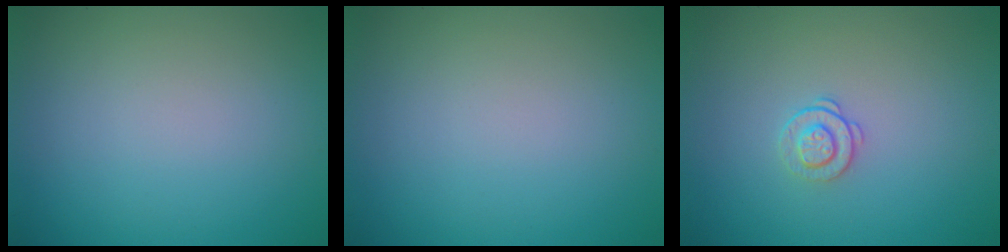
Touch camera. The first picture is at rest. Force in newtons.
{"total": 0.0}
{"total": 1.4, "press": 0.9, "slide": 1.0}